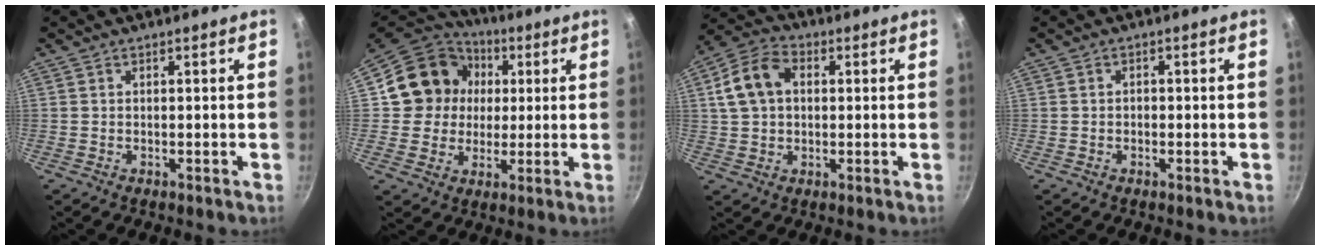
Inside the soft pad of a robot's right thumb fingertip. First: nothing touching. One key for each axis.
{"total": 15.1, "fx": 2.7, "fy": 13.8, "fz": 5.6, "tx": -0.072, "ty": 0.022, "tz": 0.037}
{"total": 10.2, "fx": 1.9, "fy": 7.3, "fz": 6.9, "tx": -0.113, "ty": 0.020, "tz": 0.023}
{"total": 0.9, "fx": -0.4, "fy": 0.7, "fz": 0.4, "tx": -0.006, "ty": 0.002, "tz": -0.005}